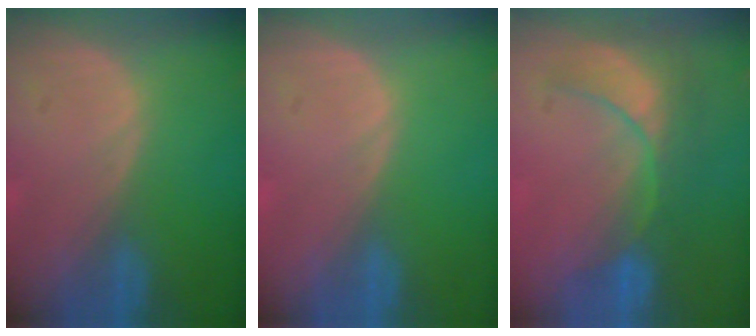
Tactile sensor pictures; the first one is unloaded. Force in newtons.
{"total": 0.0}
{"total": 7.9, "press": 7.4, "slide": 2.6}